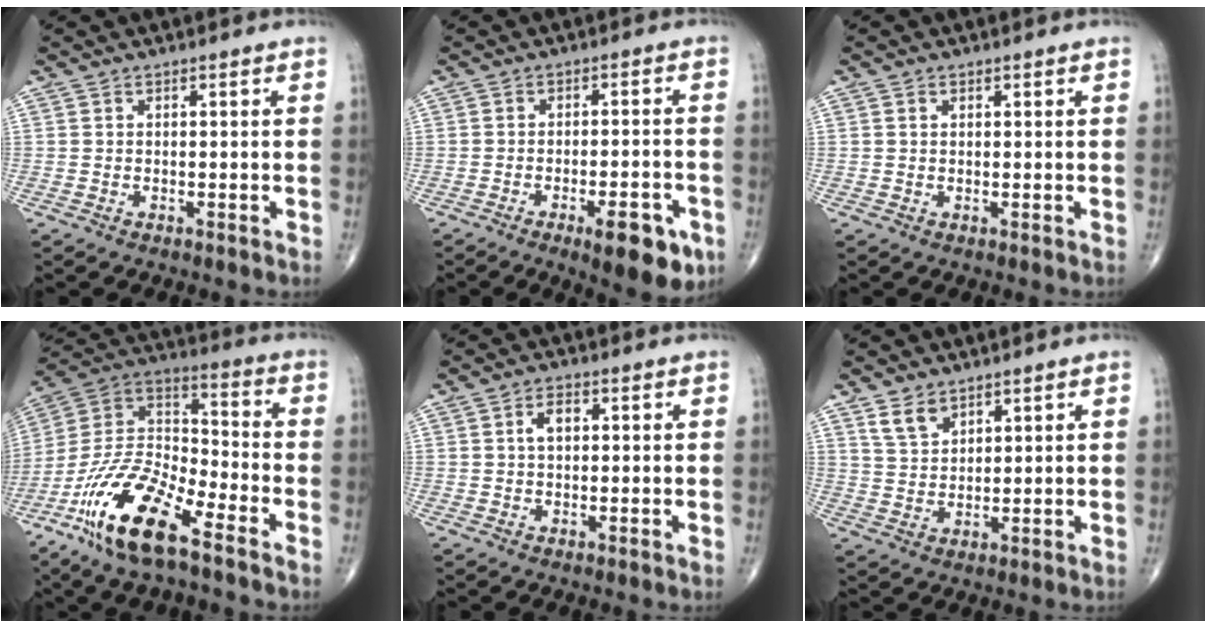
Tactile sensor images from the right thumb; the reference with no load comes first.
{"total": 10.4, "force": [-5.1, 3.5, 8.4], "torque": [-0.097, 0.015, -0.063]}
{"total": 0.8, "force": [0.4, 0.6, 0.5], "torque": [-0.008, -0.001, 0.006]}
{"total": 19.0, "force": [-11.5, 6.2, 13.8], "torque": [-0.264, 0.057, -0.222]}
{"total": 3.4, "force": [0.7, 2.0, 2.6], "torque": [-0.042, 0.007, 0.008]}
{"total": 4.7, "force": [3.3, 2.5, 2.1], "torque": [-0.026, -0.021, 0.070]}